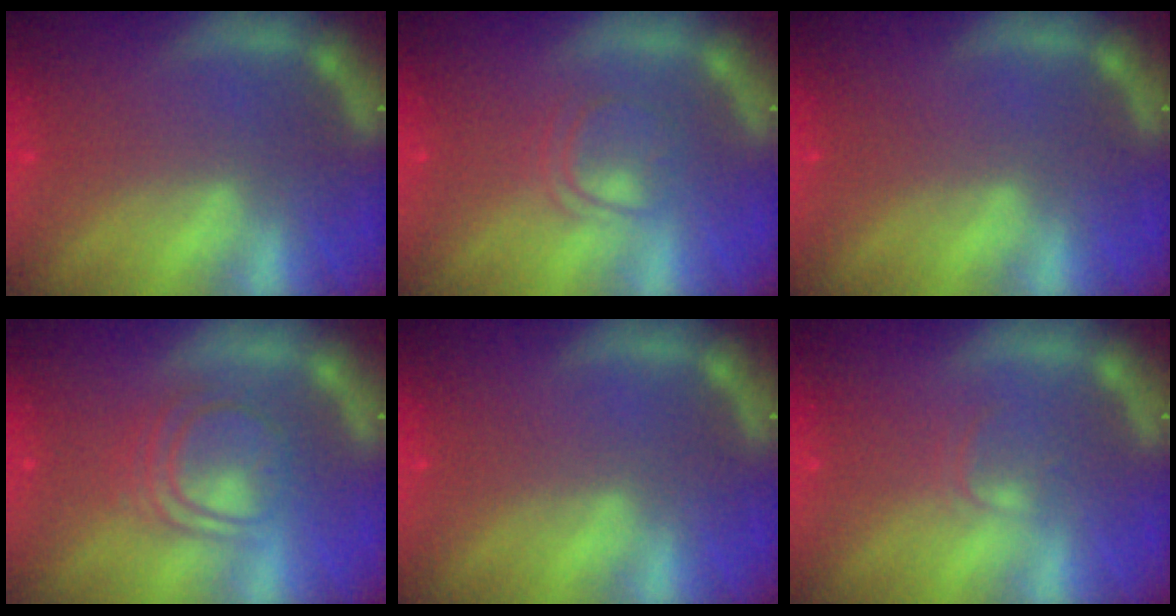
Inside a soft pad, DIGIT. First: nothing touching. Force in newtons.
{"total": 3.0}
{"total": 0.0}
{"total": 5.6}
{"total": 0.0}
{"total": 1.4}